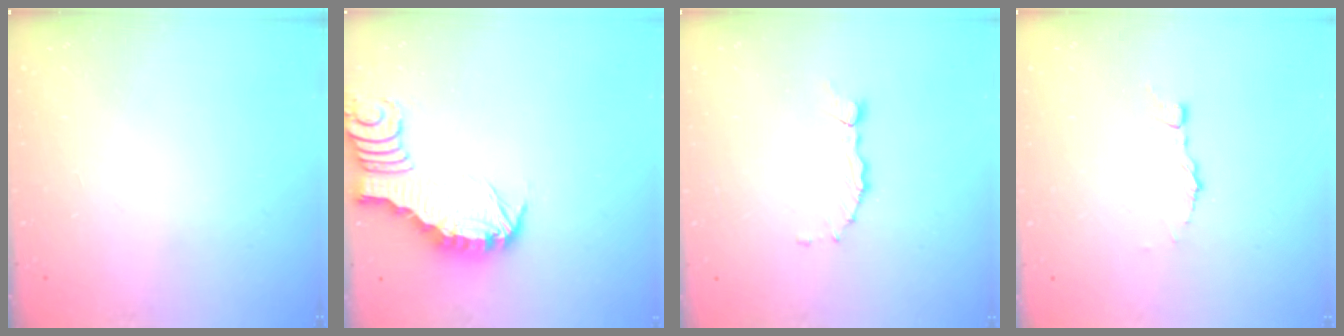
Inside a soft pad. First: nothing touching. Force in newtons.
{"total": 2.6, "press": 2.6, "slide": 0.2}
{"total": 1.6, "press": 1.5, "slide": 0.2}
{"total": 4.4, "press": 4.3, "slide": 0.5}